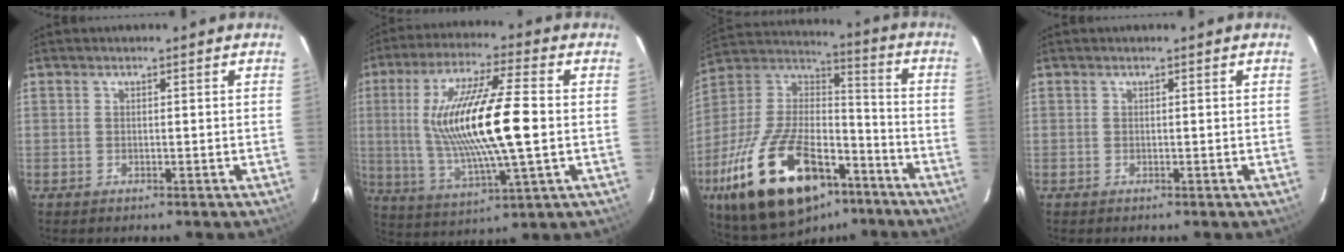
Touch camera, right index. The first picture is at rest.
{"total": 19.1, "force": [0.6, 3.3, 18.8], "torque": [-0.353, -0.005, 0.020]}
{"total": 29.0, "force": [-15.6, 14.0, 20.1], "torque": [-0.400, -0.012, -0.255]}
{"total": 0.0}